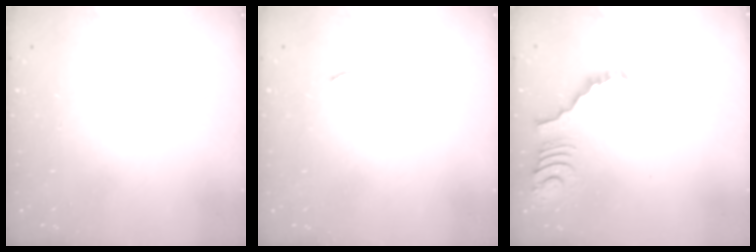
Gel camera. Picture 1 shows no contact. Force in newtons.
{"total": 3.1, "press": 3.1, "slide": 0.3}
{"total": 3.8, "press": 3.7, "slide": 0.5}